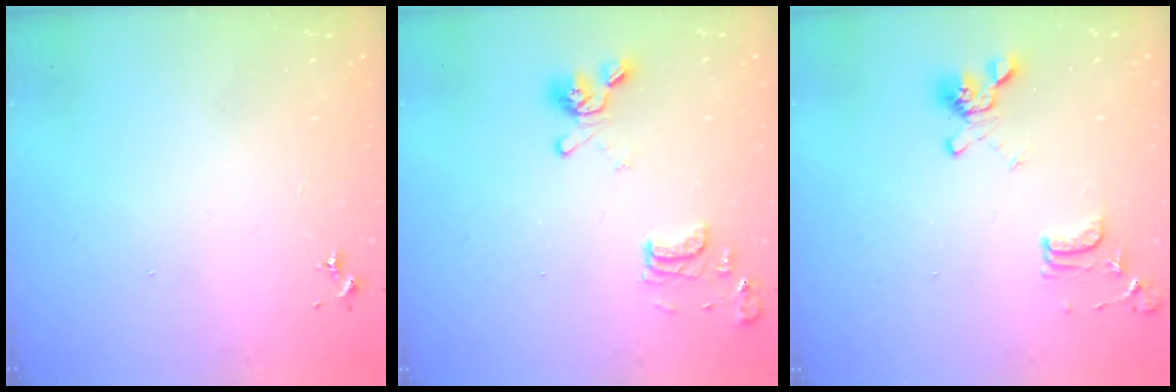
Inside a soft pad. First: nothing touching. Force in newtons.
{"total": 13.8, "press": 13.6, "slide": 2.2}
{"total": 13.7, "press": 13.6, "slide": 1.5}